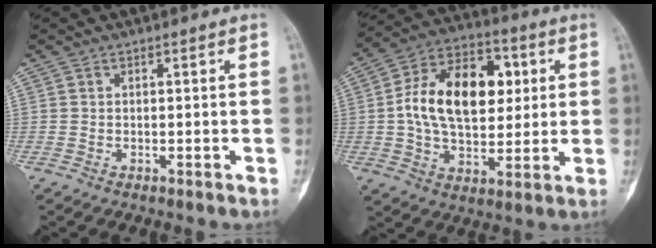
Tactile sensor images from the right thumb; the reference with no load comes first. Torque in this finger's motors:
{"motor_torque": [1.65, 1.92, 1.13, -0.38, 0.22]}